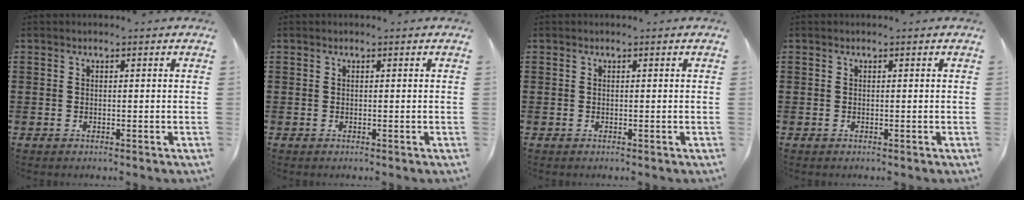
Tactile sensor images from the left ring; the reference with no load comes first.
{"total": 0.0}
{"total": 0.0}
{"total": 0.0}